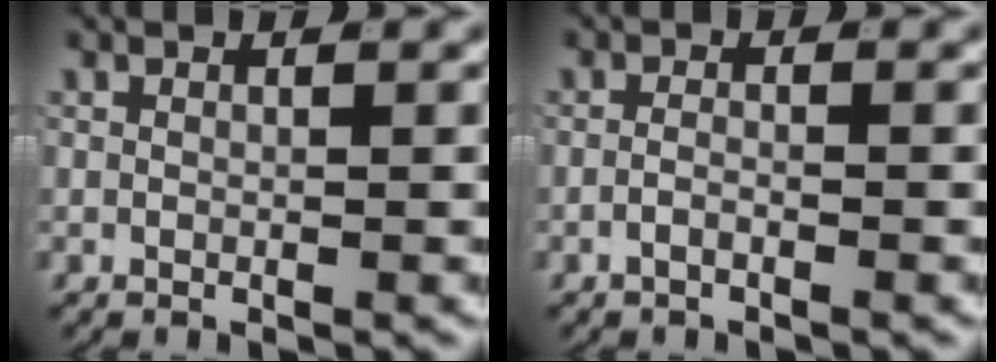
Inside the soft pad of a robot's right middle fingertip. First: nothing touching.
{"total": 1.2, "force": [-1.0, 0.0, 0.6], "torque": [-0.013, -0.004, -0.019]}